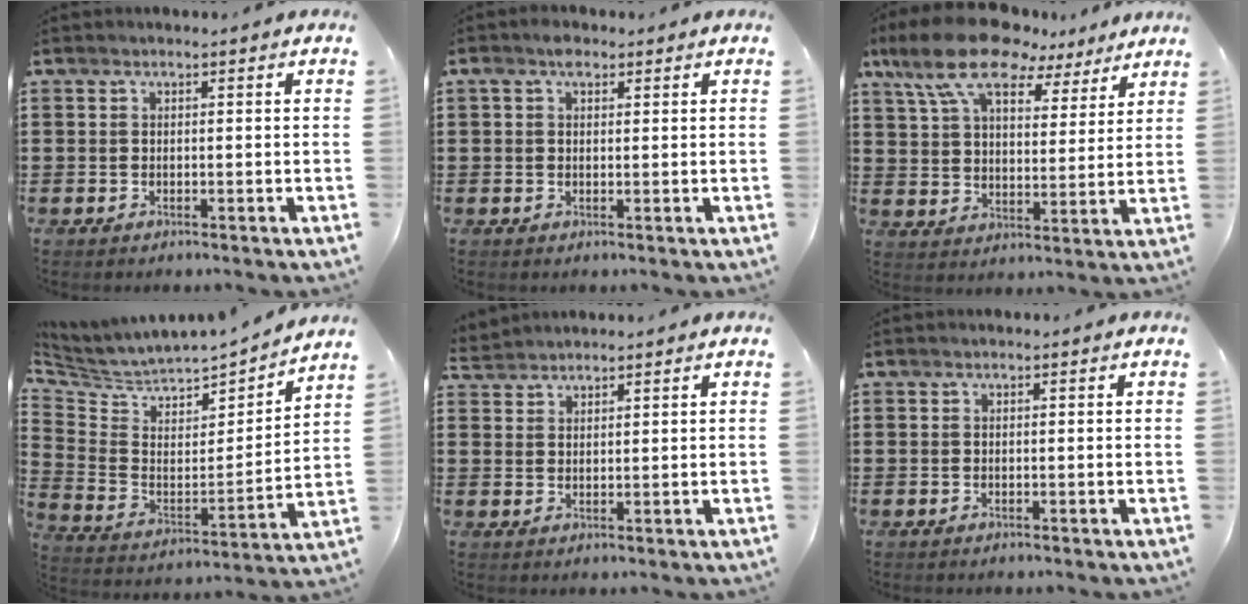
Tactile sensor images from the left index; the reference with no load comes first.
{"total": 2.6, "force": [1.2, 1.5, 1.6], "torque": [-0.037, 0.008, 0.022]}
{"total": 12.8, "force": [9.9, 4.6, 6.6], "torque": [-0.161, -0.031, 0.183]}
{"total": 3.9, "force": [3.7, 1.3, 0.0], "torque": [-0.033, -0.050, 0.057]}
{"total": 2.2, "force": [2.1, 0.3, -0.1], "torque": [-0.004, 0.000, 0.044]}
{"total": 0.0}